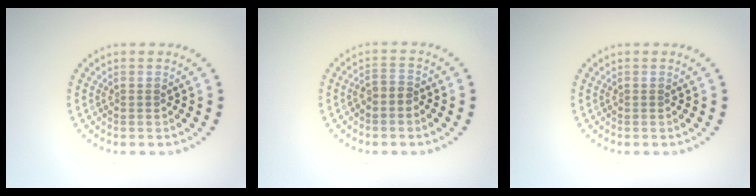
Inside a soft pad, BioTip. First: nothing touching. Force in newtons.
{"total": 1.5, "press": 1.2, "slide": 0.9}
{"total": 0.0}